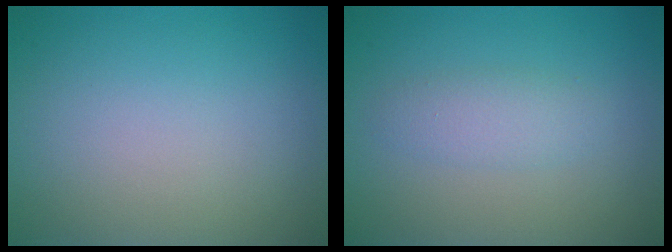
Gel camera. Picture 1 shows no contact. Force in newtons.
{"total": 2.0, "press": 2.0, "slide": 0.0}